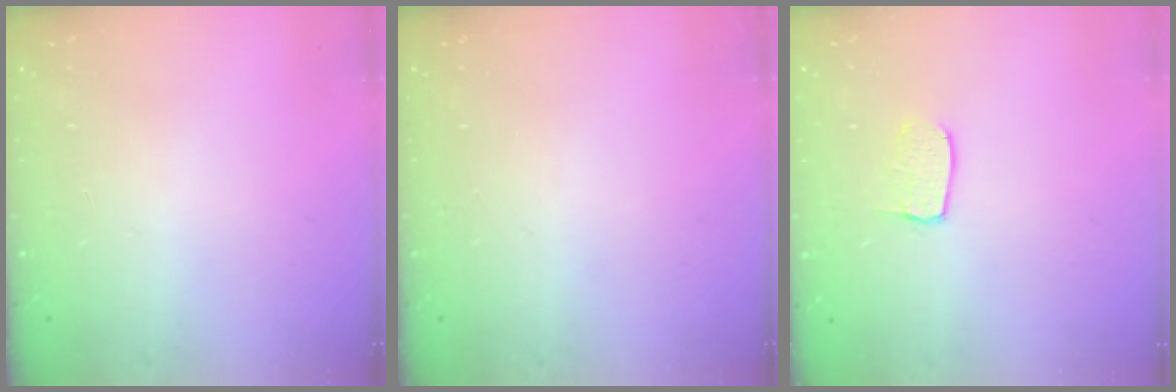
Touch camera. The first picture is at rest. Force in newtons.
{"total": 0.0}
{"total": 5.5, "press": 5.5, "slide": 0.2}